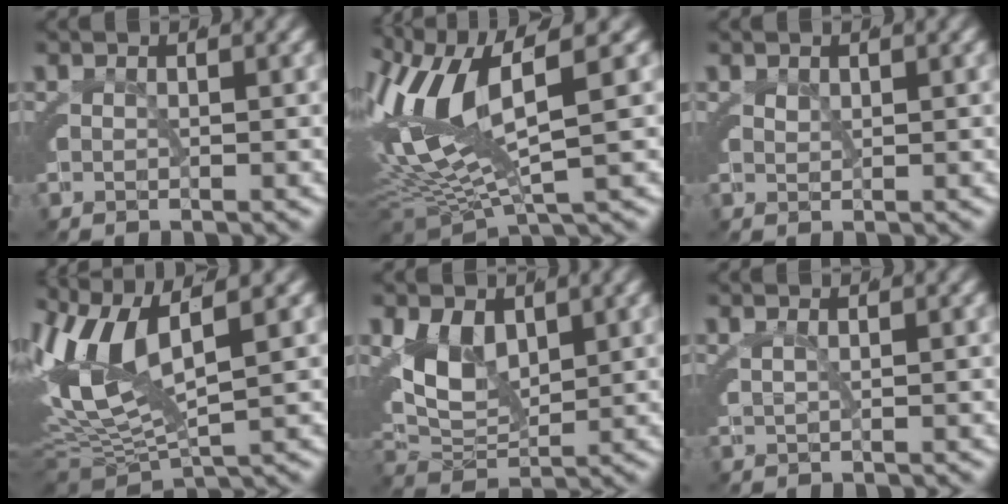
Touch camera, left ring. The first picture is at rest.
{"total": 11.1, "force": [1.8, 5.8, 9.2], "torque": [-0.190, -0.007, 0.035]}
{"total": 1.0, "force": [0.9, -0.5, 0.2], "torque": [-0.003, -0.005, 0.024]}
{"total": 10.2, "force": [2.2, 5.1, 8.5], "torque": [-0.177, 0.002, 0.042]}
{"total": 6.6, "force": [1.0, 4.5, 4.8], "torque": [-0.101, -0.019, 0.030]}
{"total": 1.2, "force": [0.7, -0.8, 0.5], "torque": [-0.005, 0.000, 0.018]}